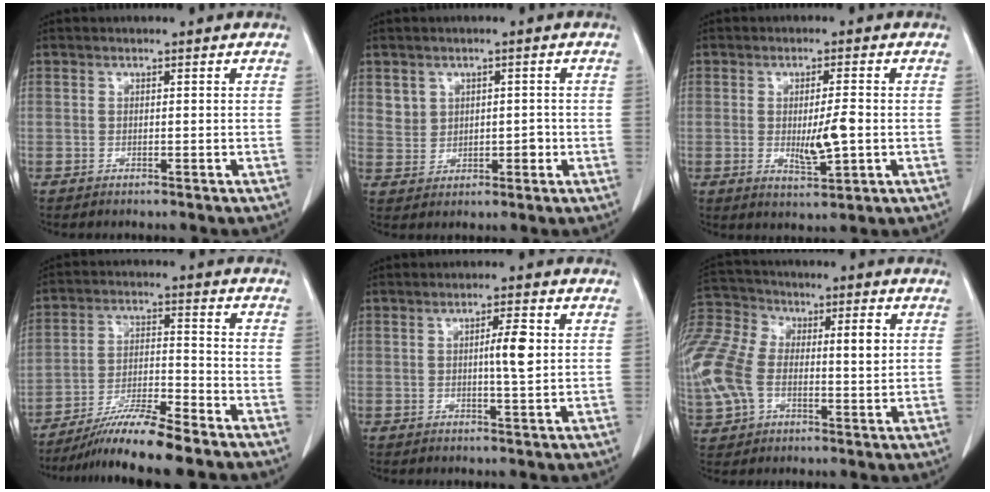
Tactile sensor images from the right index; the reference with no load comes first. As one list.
[{"total": 3.8, "force": [0.8, 3.3, 1.6], "torque": [-0.021, 0.009, 0.021]}, {"total": 5.3, "force": [-0.6, 0.9, 5.2], "torque": [-0.087, -0.009, -0.005]}, {"total": 8.8, "force": [-7.4, -0.6, 4.6], "torque": [-0.086, -0.016, -0.136]}, {"total": 4.0, "force": [0.5, 0.2, 4.0], "torque": [-0.062, -0.001, 0.007]}, {"total": 21.4, "force": [1.1, 12.8, 17.2], "torque": [-0.414, 0.045, 0.030]}]